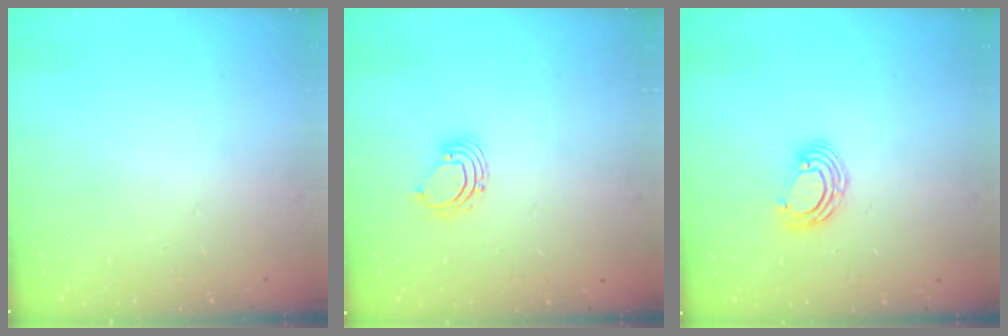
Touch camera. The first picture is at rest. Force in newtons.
{"total": 2.2, "press": 2.2, "slide": 0.2}
{"total": 6.5, "press": 6.4, "slide": 0.8}